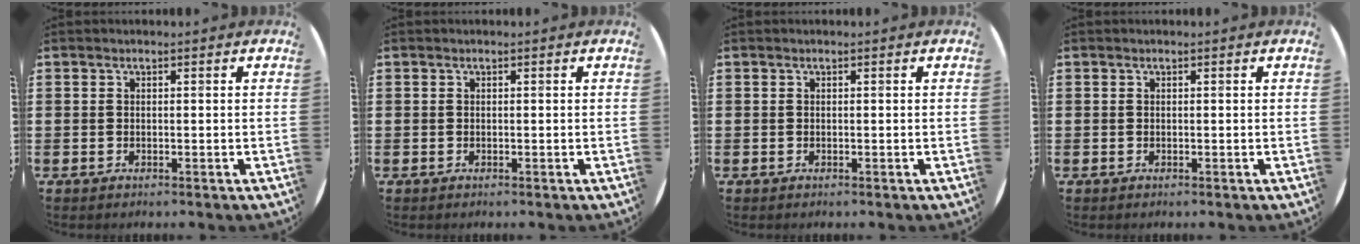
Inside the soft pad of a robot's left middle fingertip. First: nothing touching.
{"total": 0.0}
{"total": 0.0}
{"total": 0.0}